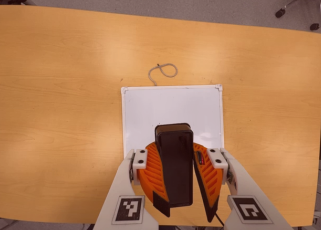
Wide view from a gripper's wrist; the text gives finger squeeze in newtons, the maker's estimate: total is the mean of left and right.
{"total": 12.8, "left": 12.2, "right": 13.3}